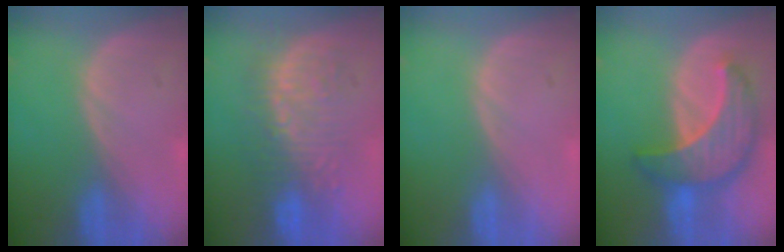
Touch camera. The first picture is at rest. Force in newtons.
{"total": 8.9, "press": 8.7, "slide": 2.0}
{"total": 0.0}
{"total": 9.6, "press": 9.6, "slide": 0.8}